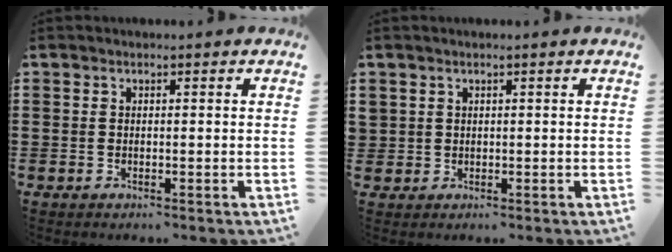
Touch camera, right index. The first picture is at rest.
{"total": 1.1, "force": [0.5, 0.9, 0.0], "torque": [-0.004, 0.004, 0.011]}